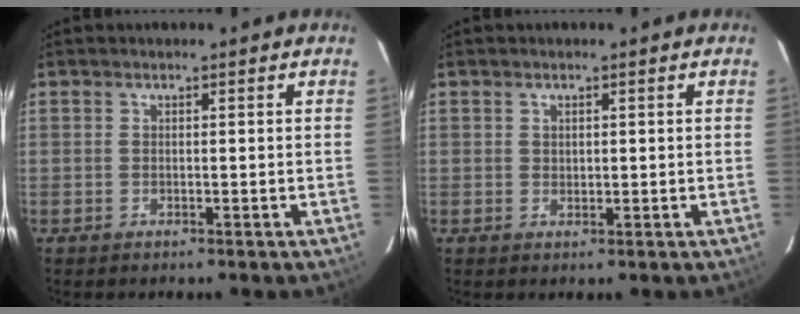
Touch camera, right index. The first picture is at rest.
{"total": 1.1, "force": [0.5, 0.8, 0.4], "torque": [-0.004, 0.003, 0.010]}